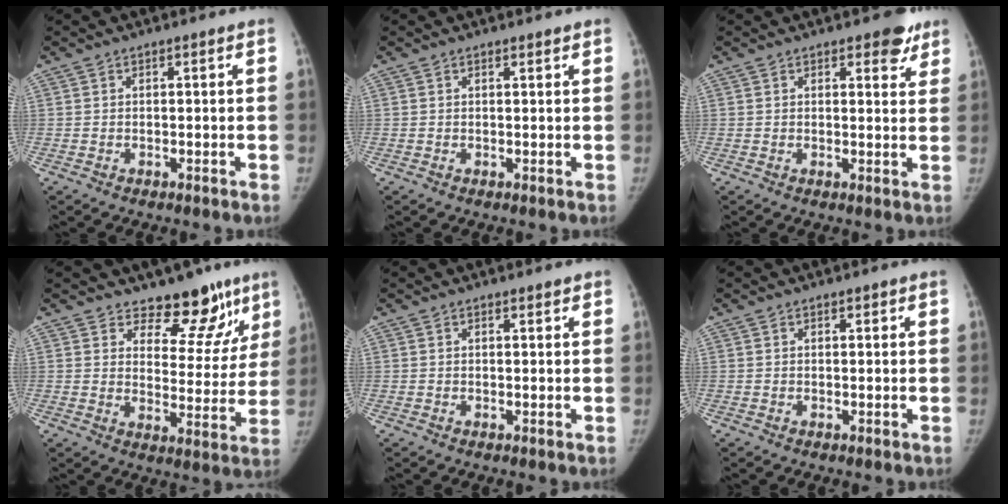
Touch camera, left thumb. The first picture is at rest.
{"total": 0.7, "force": [0.6, 0.2, 0.4], "torque": [-0.007, -0.004, 0.009]}
{"total": 4.5, "force": [3.0, 2.2, 2.6], "torque": [-0.001, -0.014, 0.034]}
{"total": 12.1, "force": [9.5, 6.1, 4.4], "torque": [-0.002, -0.074, 0.125]}
{"total": 1.1, "force": [0.8, 0.4, 0.5], "torque": [-0.005, -0.004, 0.010]}
{"total": 0.9, "force": [0.6, 0.5, 0.5], "torque": [-0.003, -0.002, 0.007]}